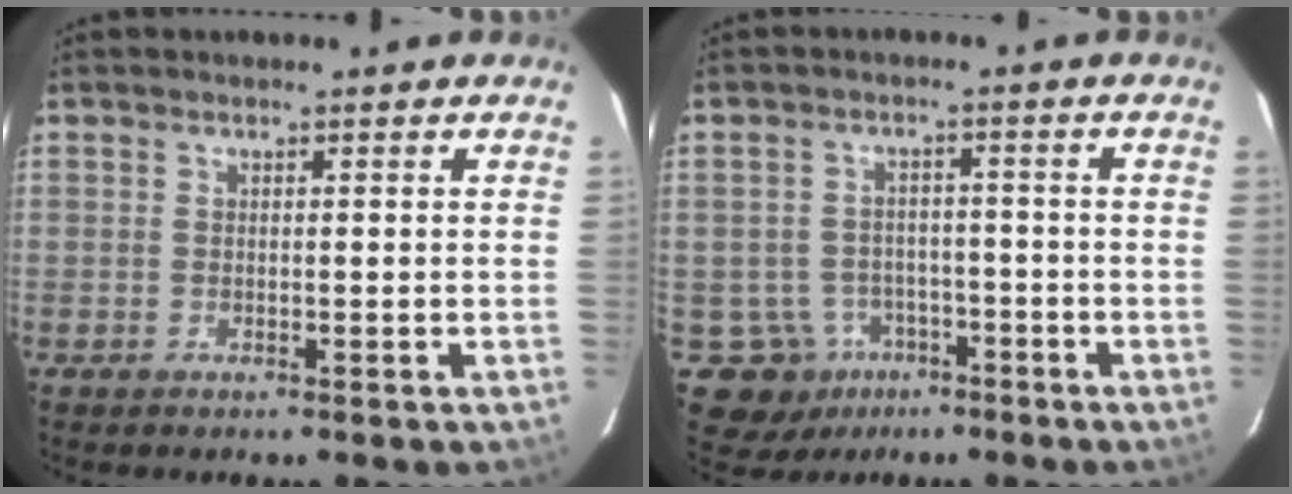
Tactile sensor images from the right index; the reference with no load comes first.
{"total": 9.0, "force": [-3.9, 8.1, 0.9], "torque": [-0.026, 0.013, -0.048]}